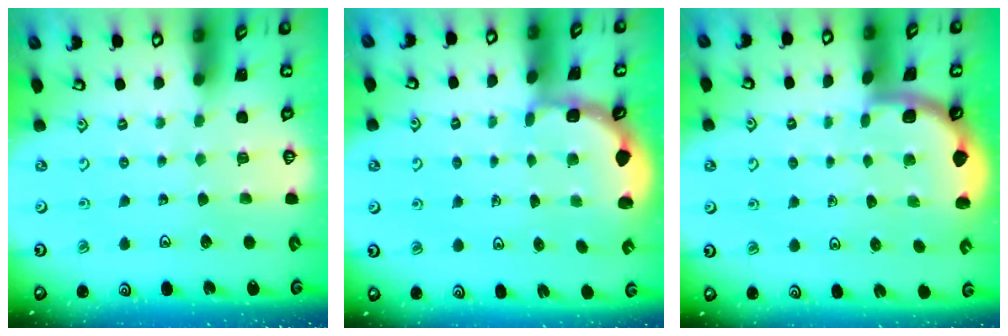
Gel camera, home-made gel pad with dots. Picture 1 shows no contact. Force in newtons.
{"total": 2.0, "press": 1.6, "slide": 1.1}
{"total": 1.8, "press": 1.8, "slide": 0.2}